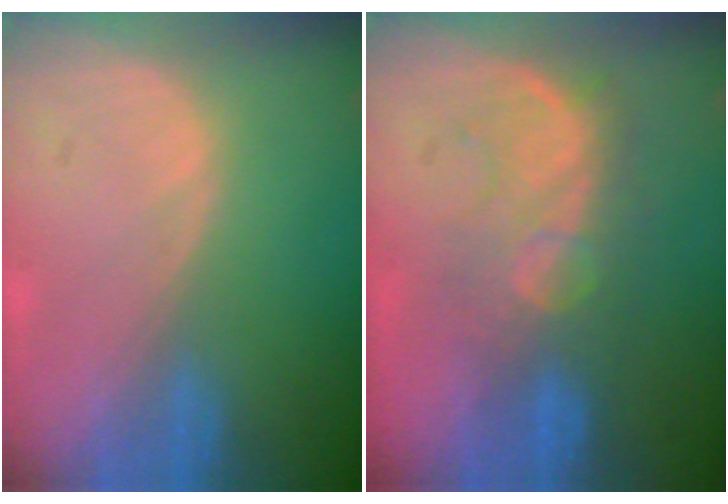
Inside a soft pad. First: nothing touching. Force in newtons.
{"total": 8.0, "press": 7.8, "slide": 1.9}